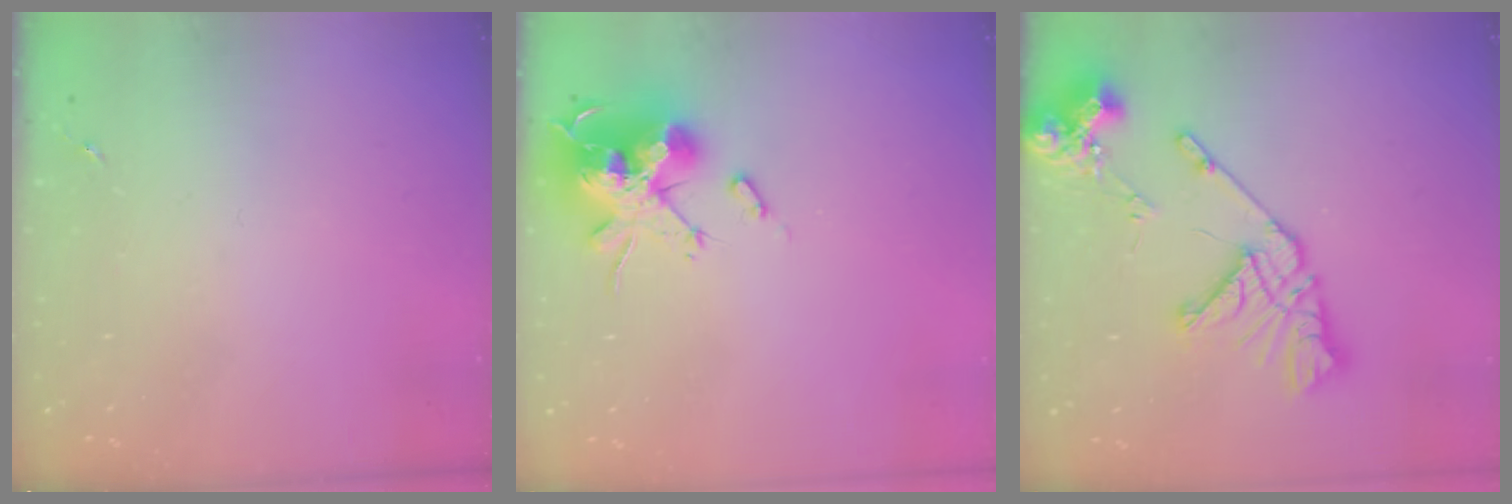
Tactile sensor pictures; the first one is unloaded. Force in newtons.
{"total": 18.5, "press": 18.5, "slide": 0.1}
{"total": 16.1, "press": 16.0, "slide": 2.0}